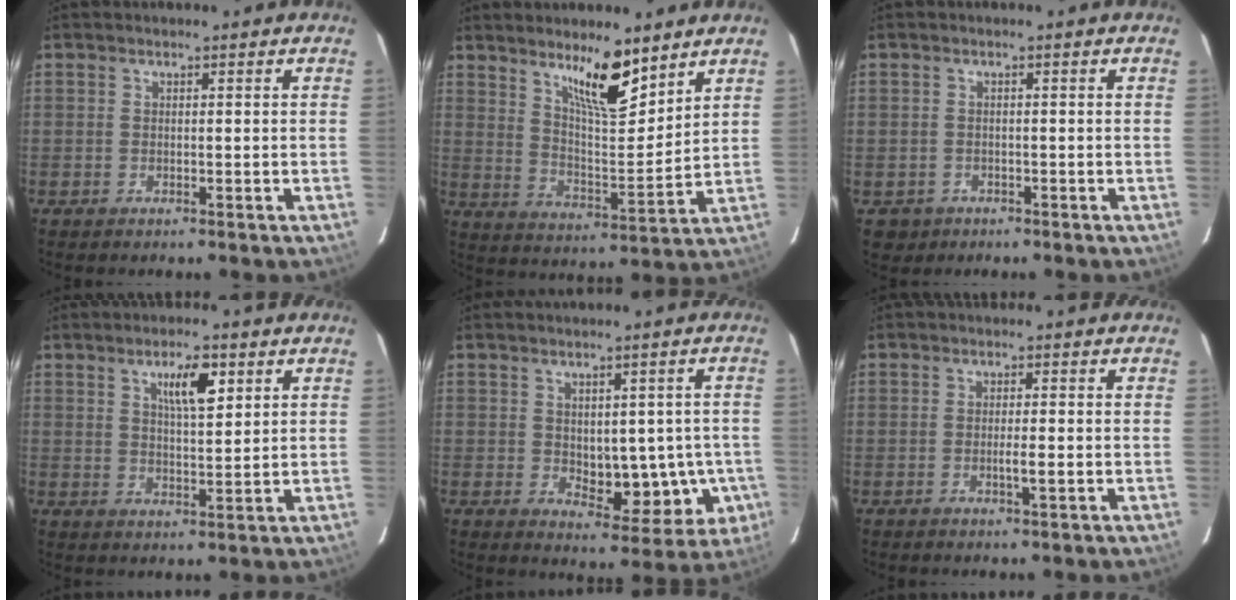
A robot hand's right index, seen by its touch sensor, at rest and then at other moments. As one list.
[{"total": 10.4, "force": [7.2, 1.9, 7.2], "torque": [-0.125, -0.011, 0.131]}, {"total": 3.1, "force": [-1.3, 2.8, 0.0], "torque": [0.001, 0.009, -0.018]}, {"total": 5.9, "force": [2.9, 1.3, 4.9], "torque": [-0.084, 0.002, 0.049]}, {"total": 9.9, "force": [-1.1, 5.1, 8.3], "torque": [-0.088, 0.007, 0.003]}, {"total": 1.9, "force": [-0.5, -0.1, 1.8], "torque": [-0.034, -0.002, -0.008]}]